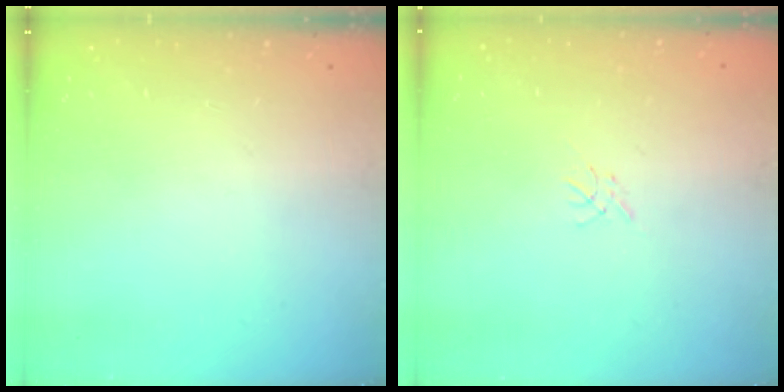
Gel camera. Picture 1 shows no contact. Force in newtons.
{"total": 0.0}